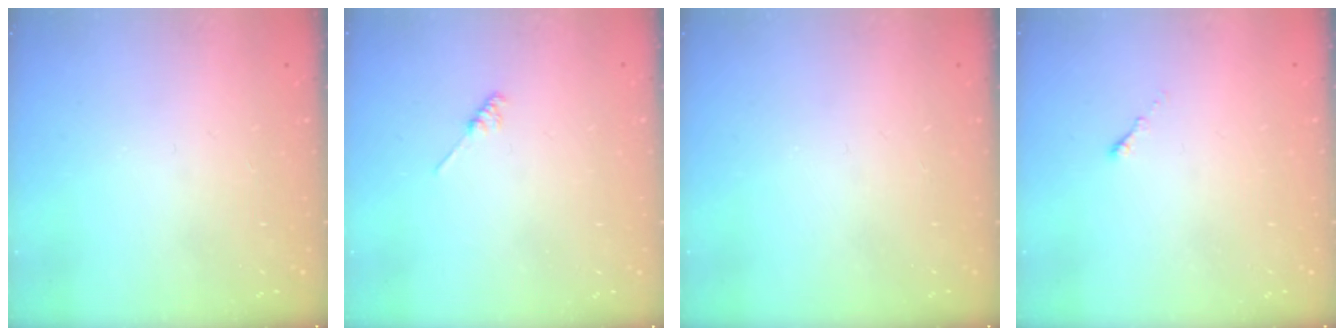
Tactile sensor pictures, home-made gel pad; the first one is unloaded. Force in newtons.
{"total": 1.8, "press": 1.7, "slide": 0.4}
{"total": 0.0}
{"total": 0.0}